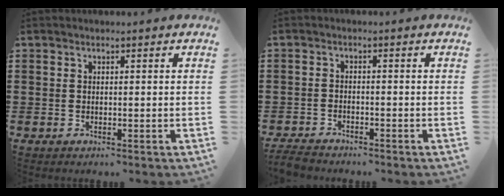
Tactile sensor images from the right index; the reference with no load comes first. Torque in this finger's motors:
{"motor_torque": [1.27, 0.86, 0.12, 0.04]}